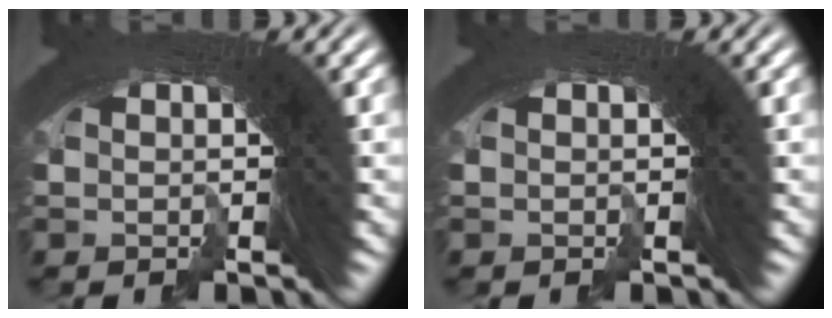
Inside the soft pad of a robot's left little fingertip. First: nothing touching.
{"total": 0.0}